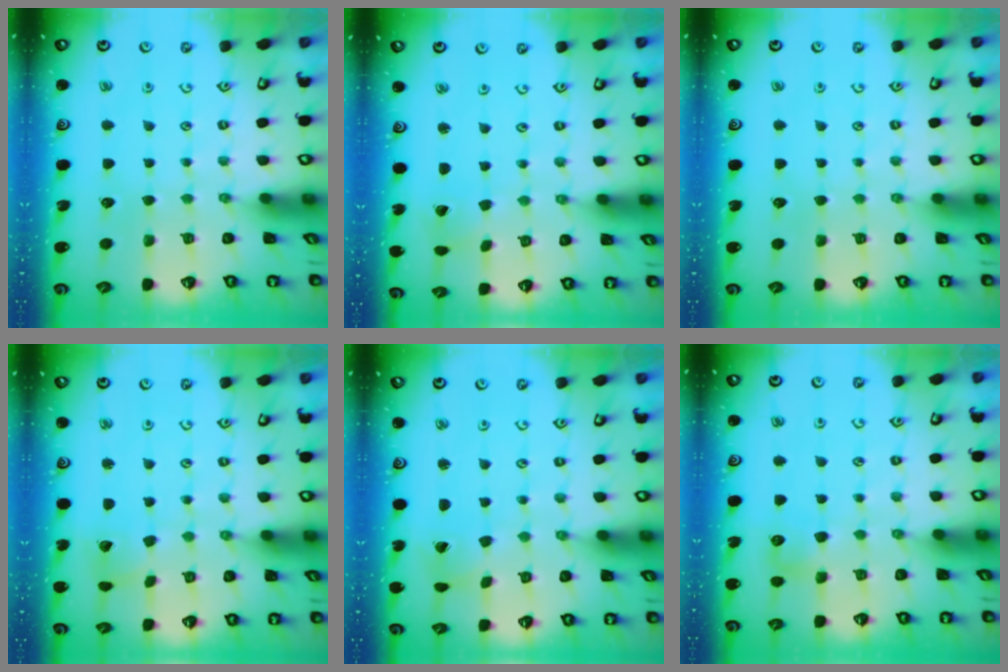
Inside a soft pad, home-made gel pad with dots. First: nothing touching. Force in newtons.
{"total": 0.7, "press": 0.7, "slide": 0.1}
{"total": 0.0}
{"total": 3.7, "press": 3.7, "slide": 0.5}
{"total": 1.0, "press": 1.0, "slide": 0.1}
{"total": 5.3, "press": 5.3, "slide": 0.6}